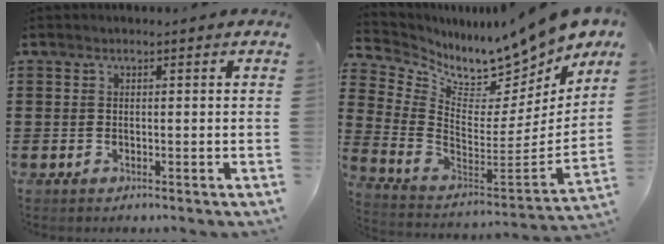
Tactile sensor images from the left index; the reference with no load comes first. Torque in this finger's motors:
{"motor_torque": [1.04, -1.10, 0.37, 0.05]}